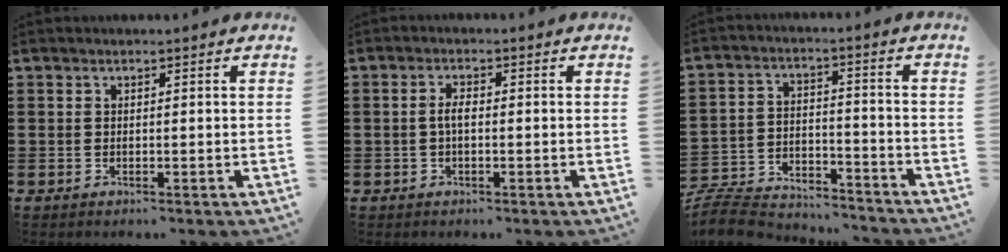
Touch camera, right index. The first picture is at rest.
{"total": 2.2, "force": [-0.1, 0.6, 2.1], "torque": [-0.045, 0.000, -0.004]}
{"total": 8.2, "force": [-8.0, 1.3, 1.4], "torque": [-0.041, 0.015, -0.160]}